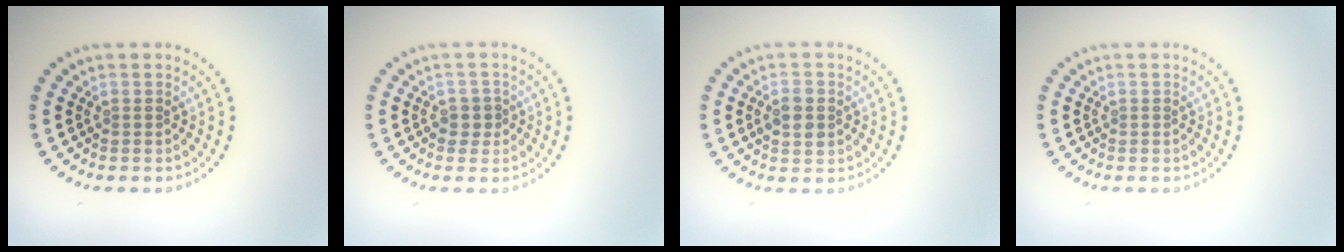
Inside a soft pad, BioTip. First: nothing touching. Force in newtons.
{"total": 1.1, "press": 0.9, "slide": 0.6}
{"total": 2.5, "press": 2.5, "slide": 0.2}
{"total": 0.0}